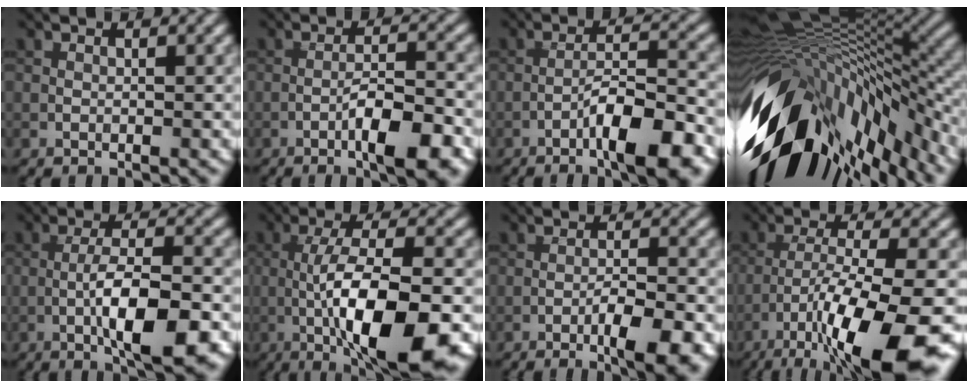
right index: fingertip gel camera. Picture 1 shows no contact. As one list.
[{"total": 6.3, "force": [-3.1, 1.3, 5.3], "torque": [-0.087, 0.009, -0.050]}, {"total": 7.9, "force": [-4.4, 1.5, 6.5], "torque": [-0.102, 0.017, -0.069]}, {"total": 16.3, "force": [-4.2, 6.5, 14.3], "torque": [-0.258, -0.005, -0.073]}, {"total": 8.2, "force": [-2.7, 2.0, 7.5], "torque": [-0.123, 0.005, -0.048]}, {"total": 11.6, "force": [-3.5, 3.1, 10.7], "torque": [-0.177, 0.002, -0.062]}, {"total": 5.5, "force": [-2.8, 0.9, 4.6], "torque": [-0.074, 0.005, -0.044]}, {"total": 12.6, "force": [-6.7, 2.4, 10.4], "torque": [-0.172, -0.012, -0.112]}]